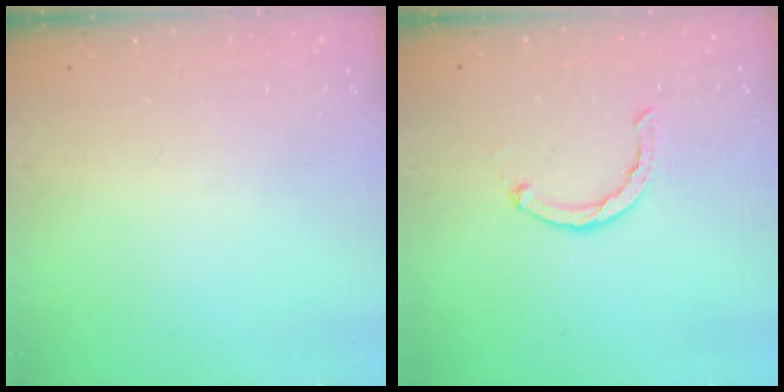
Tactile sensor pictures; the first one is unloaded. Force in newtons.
{"total": 3.1, "press": 3.0, "slide": 0.5}